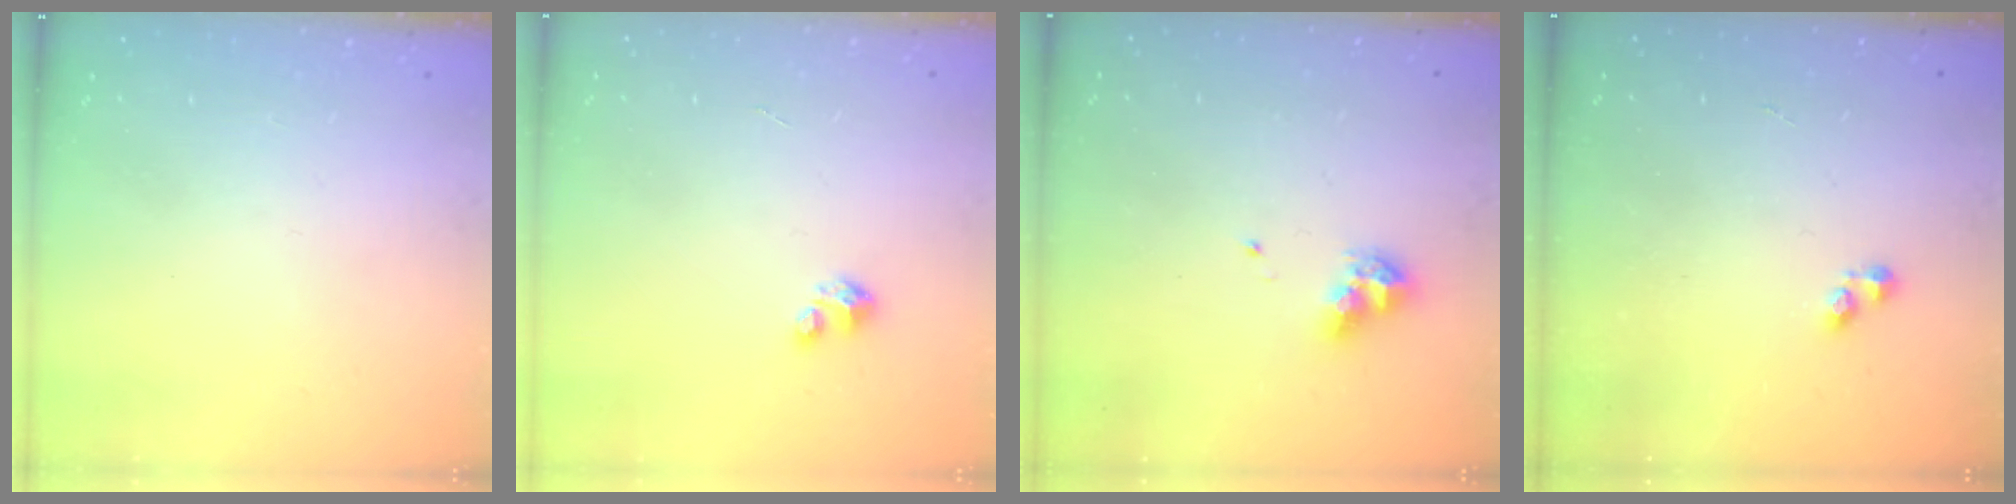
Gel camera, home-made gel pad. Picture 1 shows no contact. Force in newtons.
{"total": 1.8, "press": 1.8, "slide": 0.1}
{"total": 8.5, "press": 8.4, "slide": 0.9}
{"total": 2.3, "press": 2.2, "slide": 0.3}